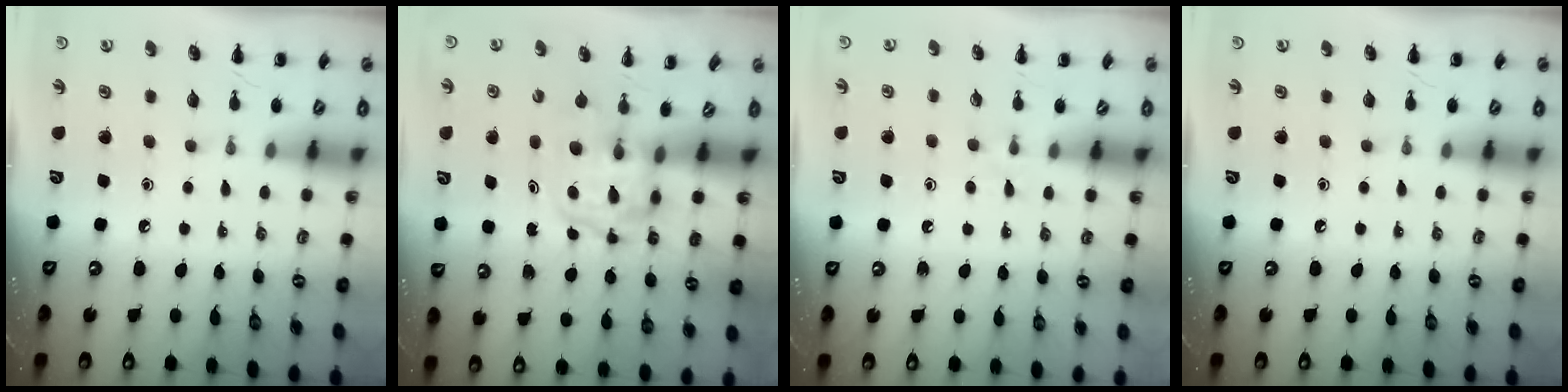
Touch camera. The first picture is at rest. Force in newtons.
{"total": 3.9, "press": 3.9, "slide": 0.6}
{"total": 2.5, "press": 2.2, "slide": 1.1}
{"total": 0.0}